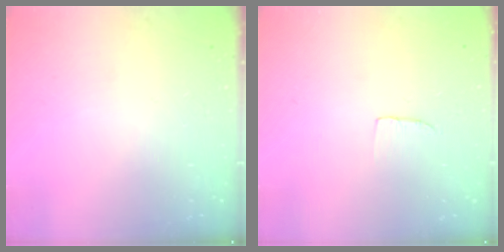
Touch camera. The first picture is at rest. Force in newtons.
{"total": 2.7, "press": 2.7, "slide": 0.2}